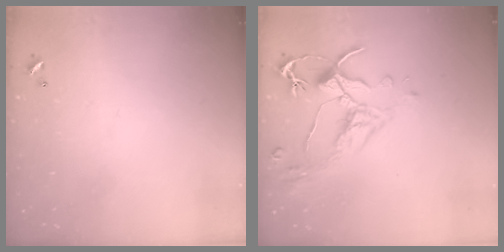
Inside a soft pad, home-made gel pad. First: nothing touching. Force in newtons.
{"total": 2.6, "press": 2.2, "slide": 1.3}